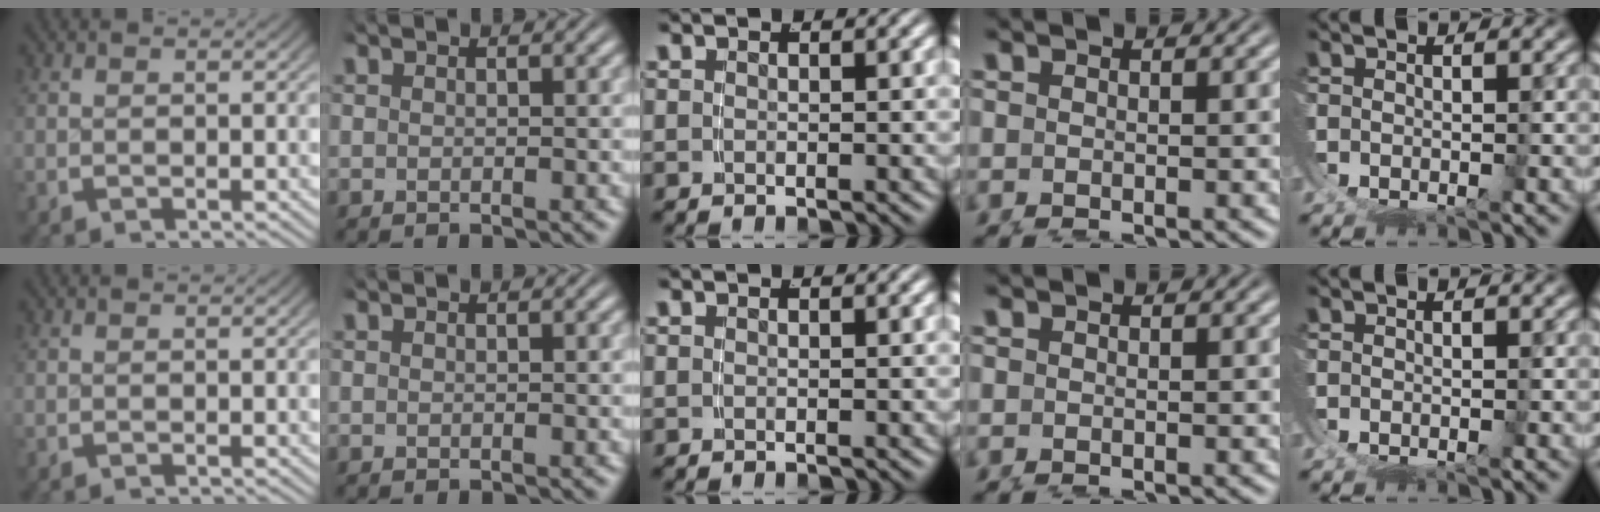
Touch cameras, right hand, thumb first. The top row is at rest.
{}